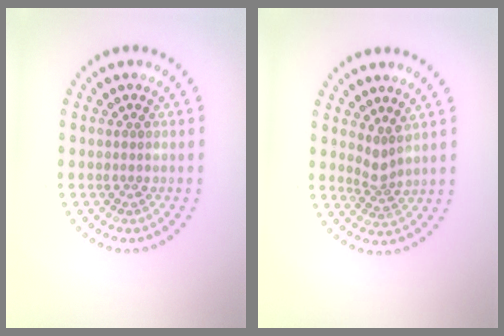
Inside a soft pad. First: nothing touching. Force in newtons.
{"total": 2.0, "press": 1.4, "slide": 1.4}